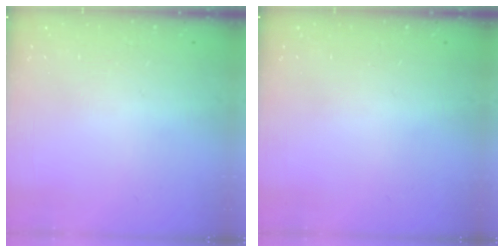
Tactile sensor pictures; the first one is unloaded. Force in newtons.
{"total": 0.0}